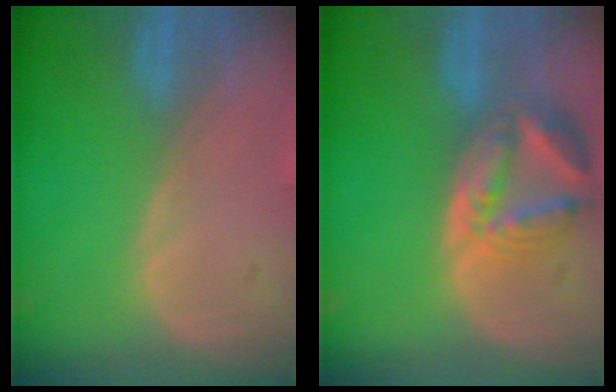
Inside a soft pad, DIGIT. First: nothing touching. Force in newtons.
{"total": 8.2, "press": 7.3, "slide": 3.8}